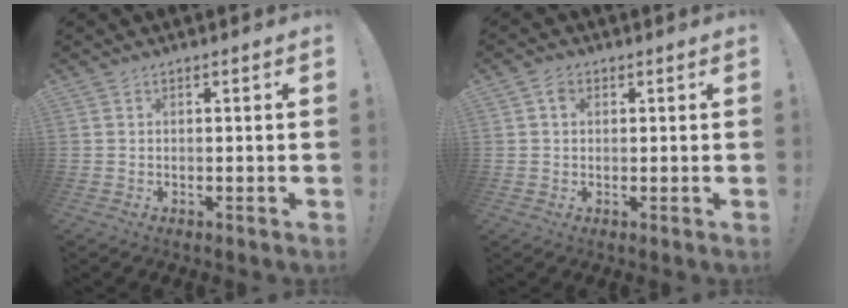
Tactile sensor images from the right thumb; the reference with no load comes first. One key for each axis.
{"total": 2.2, "fx": 0.6, "fy": 1.7, "fz": 1.1, "tx": -0.007, "ty": -0.001, "tz": 0.007}